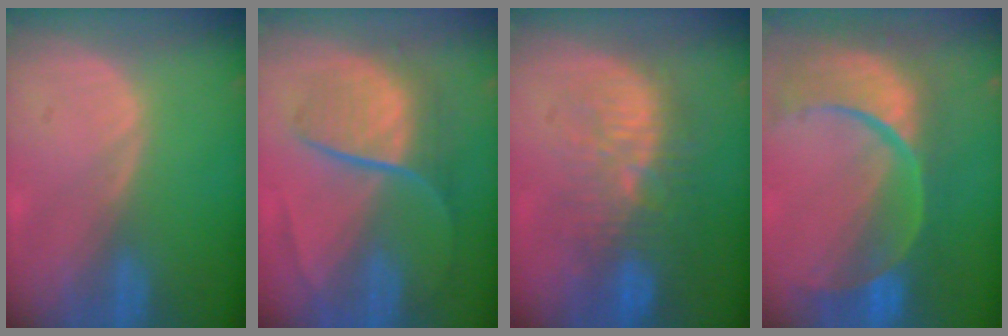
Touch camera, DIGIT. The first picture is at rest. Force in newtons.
{"total": 9.3, "press": 7.8, "slide": 5.2}
{"total": 10.4, "press": 9.3, "slide": 4.5}
{"total": 13.5, "press": 10.8, "slide": 8.0}